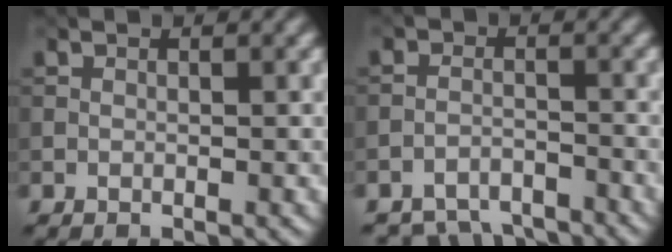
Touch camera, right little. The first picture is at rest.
{"total": 5.6, "force": [-5.3, 1.5, 0.9], "torque": [-0.011, -0.008, -0.090]}